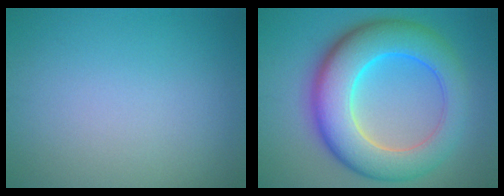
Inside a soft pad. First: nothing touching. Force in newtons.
{"total": 10.5, "press": 10.5, "slide": 0.1}